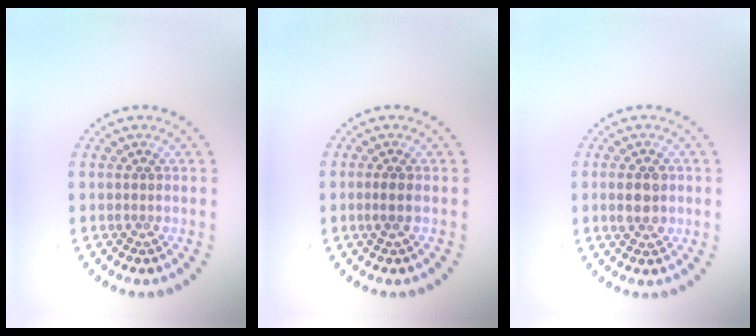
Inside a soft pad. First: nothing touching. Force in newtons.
{"total": 1.3, "press": 1.1, "slide": 0.7}
{"total": 2.3, "press": 2.3, "slide": 0.2}